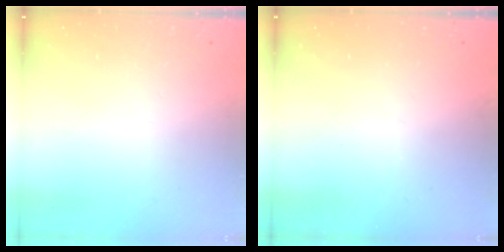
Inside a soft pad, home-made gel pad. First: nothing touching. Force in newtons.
{"total": 0.0}